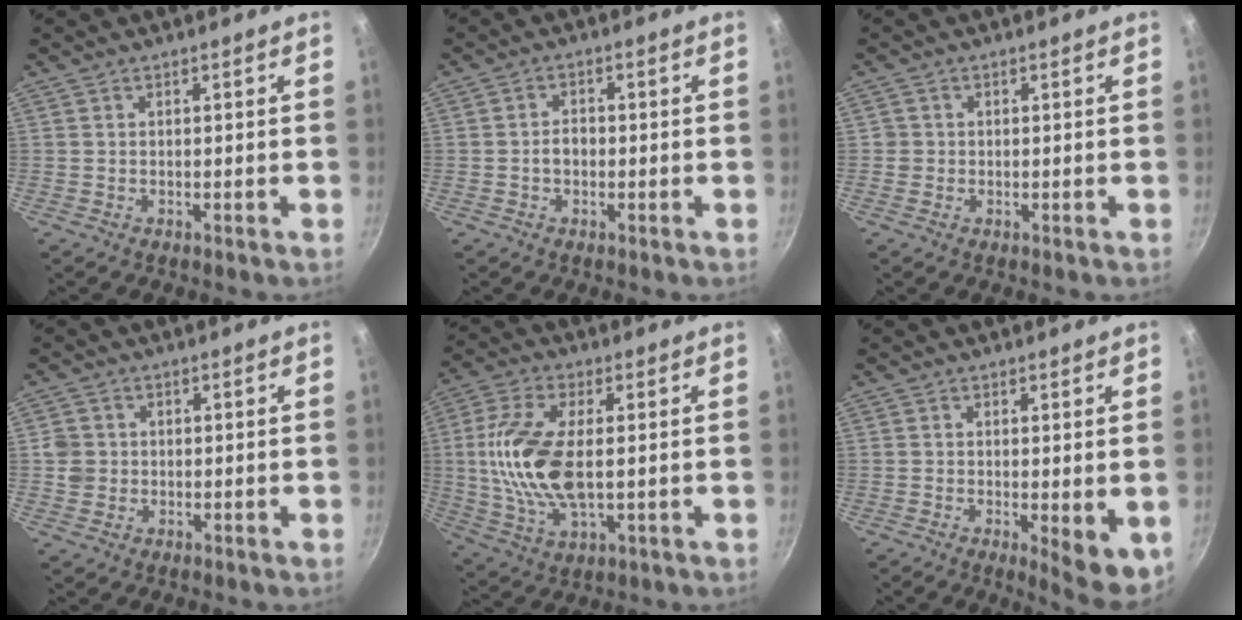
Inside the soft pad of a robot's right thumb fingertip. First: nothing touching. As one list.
[{"total": 2.7, "force": [-0.6, 2.0, 1.8], "torque": [-0.020, 0.011, -0.016]}, {"total": 1.4, "force": [-0.1, 1.4, 0.0], "torque": [0.009, 0.006, -0.004]}, {"total": 3.4, "force": [0.1, 3.2, 1.1], "torque": [-0.005, 0.004, 0.002]}, {"total": 15.7, "force": [0.4, 7.4, 13.8], "torque": [-0.293, -0.007, 0.011]}, {"total": 6.4, "force": [-1.4, 1.8, 6.0], "torque": [-0.081, -0.018, -0.017]}]